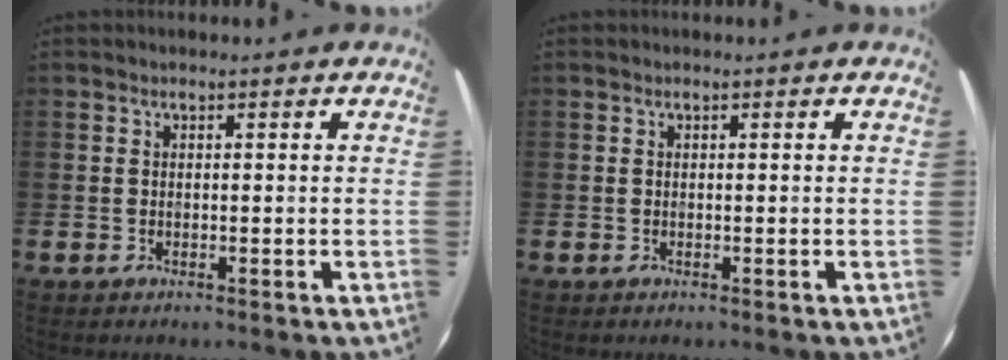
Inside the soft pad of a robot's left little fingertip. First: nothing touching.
{"total": 0.0}